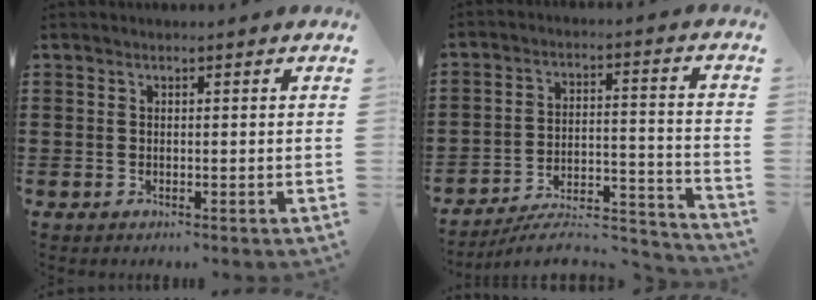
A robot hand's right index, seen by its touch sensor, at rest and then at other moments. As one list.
[{"total": 7.4, "force": [-6.8, 1.6, 2.5], "torque": [-0.037, 0.011, -0.132]}]